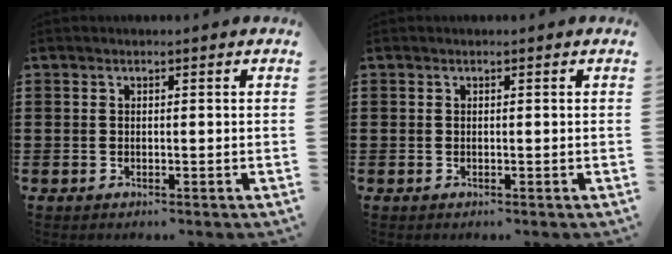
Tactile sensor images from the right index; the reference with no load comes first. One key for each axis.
{"total": 0.0}